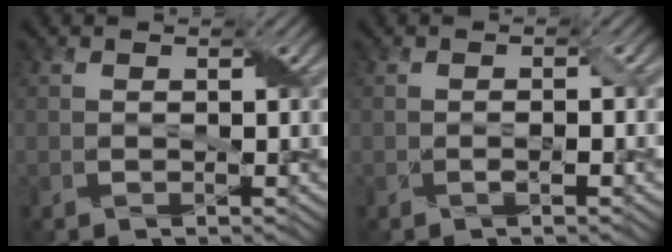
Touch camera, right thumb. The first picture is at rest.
{"total": 1.4, "force": [-0.5, 0.2, 1.3], "torque": [-0.026, 0.002, -0.008]}